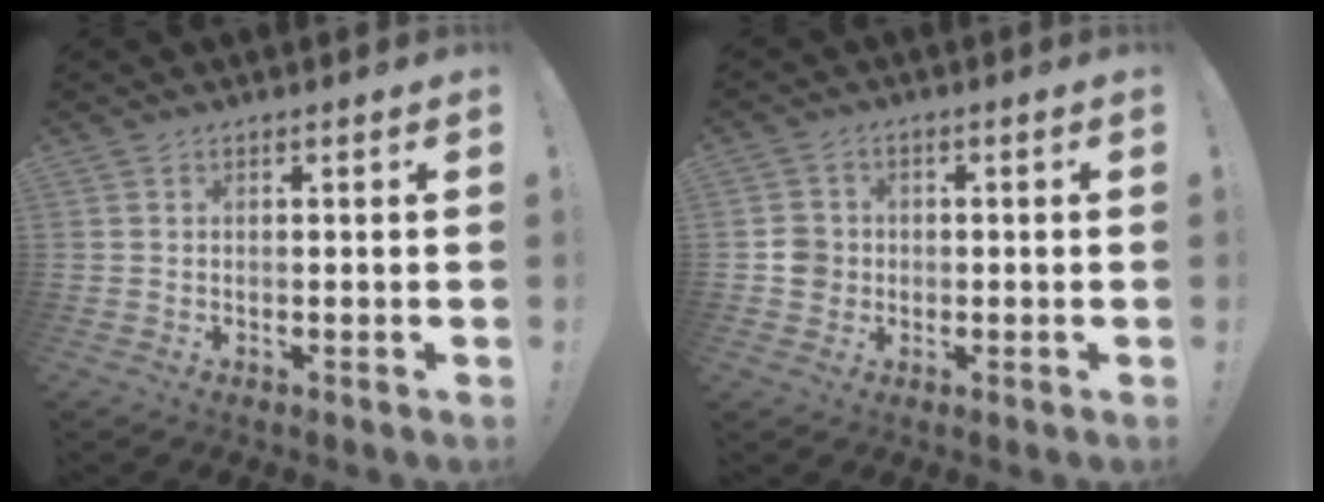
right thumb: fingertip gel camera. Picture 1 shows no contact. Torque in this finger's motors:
{"motor_torque": [-0.04, 0.16, 0.27, -0.11, -0.02]}